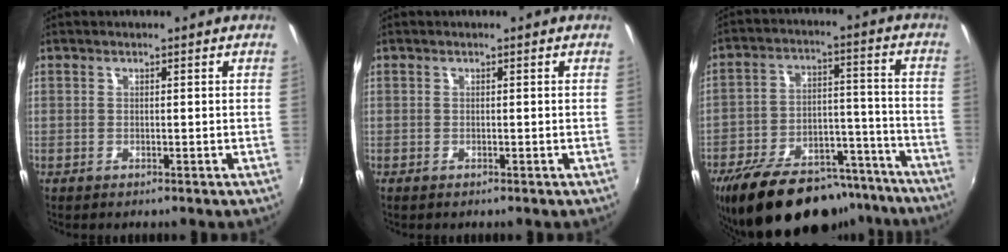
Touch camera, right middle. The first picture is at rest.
{"total": 0.0}
{"total": 26.2, "force": [-20.4, 11.0, 12.2], "torque": [-0.232, 0.015, -0.279]}